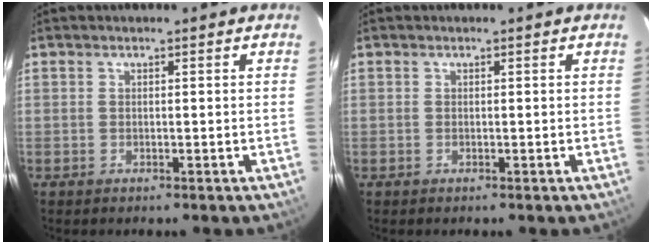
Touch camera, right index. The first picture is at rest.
{"total": 0.0}